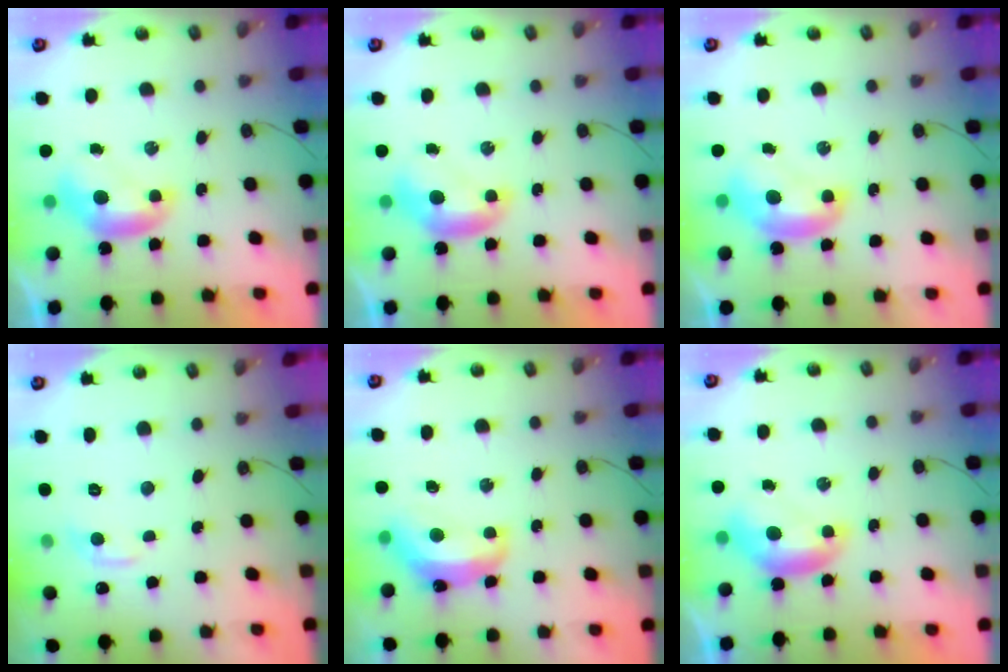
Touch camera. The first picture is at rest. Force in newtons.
{"total": 0.0}
{"total": 2.2, "press": 2.2, "slide": 0.3}
{"total": 0.8, "press": 0.1, "slide": 0.8}
{"total": 5.9, "press": 5.8, "slide": 1.3}
{"total": 0.6, "press": 0.6, "slide": 0.2}